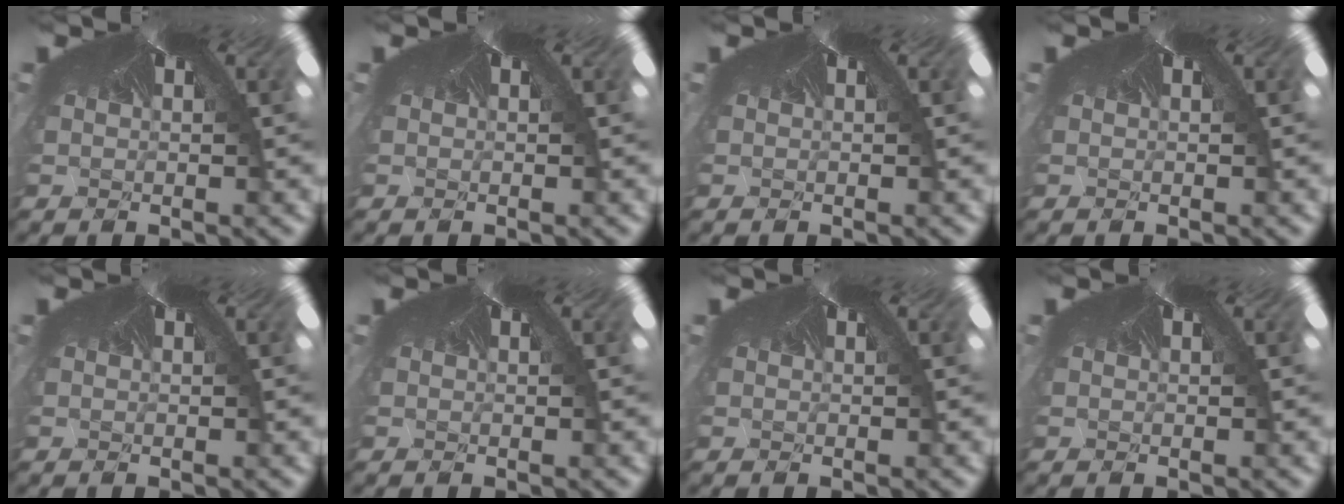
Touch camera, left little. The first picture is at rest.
{"total": 0.0}
{"total": 0.0}
{"total": 0.0}
{"total": 0.0}
{"total": 0.0}
{"total": 0.0}
{"total": 0.0}